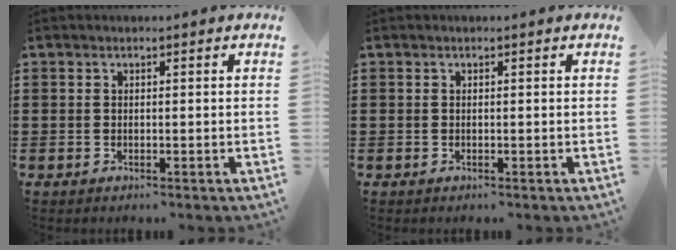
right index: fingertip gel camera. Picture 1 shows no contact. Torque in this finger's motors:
{"motor_torque": [-0.13, 0.12, 0.00, 0.00]}